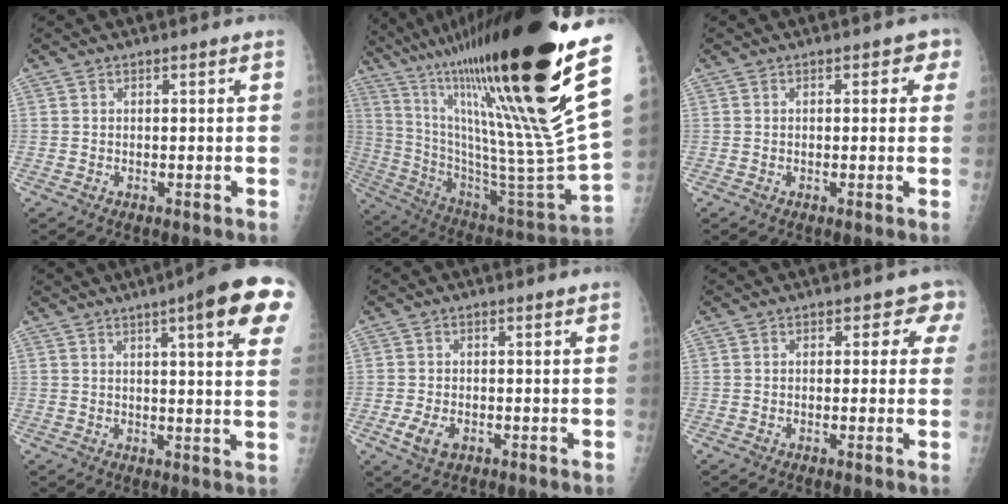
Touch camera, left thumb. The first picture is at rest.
{"total": 43.7, "force": [24.6, 7.1, 35.5], "torque": [-0.491, -0.077, 0.421]}
{"total": 2.4, "force": [0.9, 1.5, 1.6], "torque": [0.007, 0.004, 0.001]}
{"total": 14.7, "force": [7.1, 2.1, 12.7], "torque": [-0.148, -0.018, 0.081]}
{"total": 4.2, "force": [-1.5, 2.8, 2.8], "torque": [-0.049, -0.002, -0.024]}
{"total": 3.2, "force": [1.4, 2.3, 1.7], "torque": [0.018, 0.001, 0.003]}